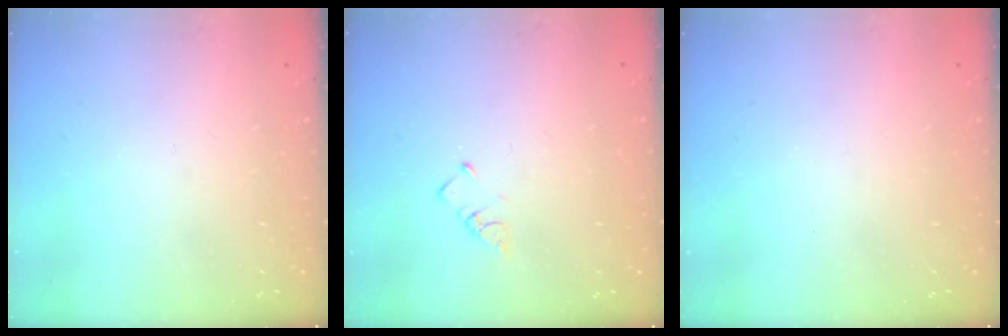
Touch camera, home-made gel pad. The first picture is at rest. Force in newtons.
{"total": 1.9, "press": 1.9, "slide": 0.3}
{"total": 0.0}